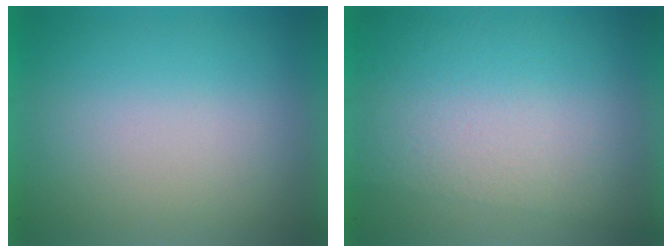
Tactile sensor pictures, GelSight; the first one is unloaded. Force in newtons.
{"total": 2.8}